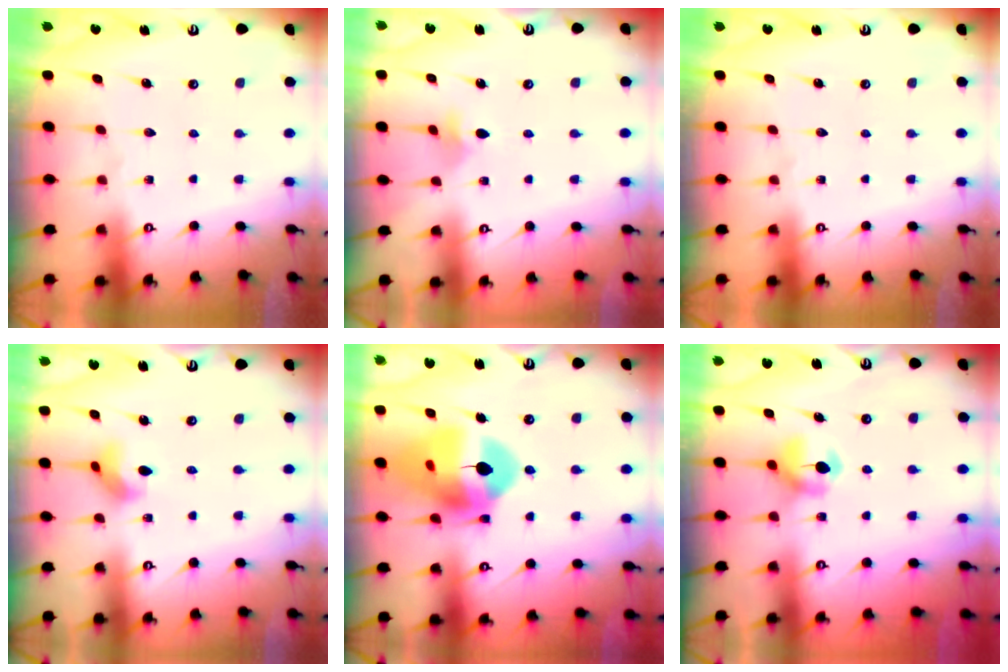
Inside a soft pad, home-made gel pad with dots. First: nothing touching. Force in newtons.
{"total": 4.0, "press": 3.8, "slide": 1.1}
{"total": 0.0}
{"total": 5.7, "press": 5.7, "slide": 0.5}
{"total": 17.9, "press": 17.8, "slide": 1.9}
{"total": 6.8, "press": 6.8, "slide": 0.7}